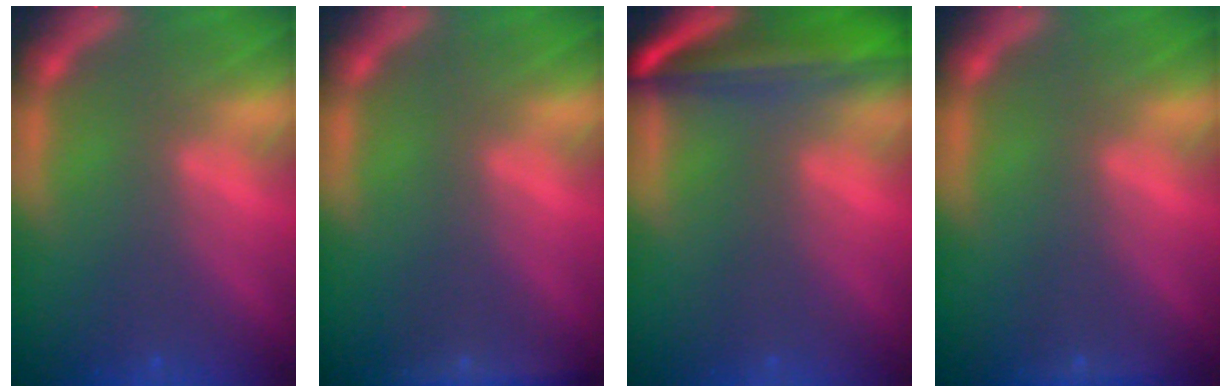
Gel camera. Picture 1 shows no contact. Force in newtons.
{"total": 2.4}
{"total": 8.5}
{"total": 0.9}